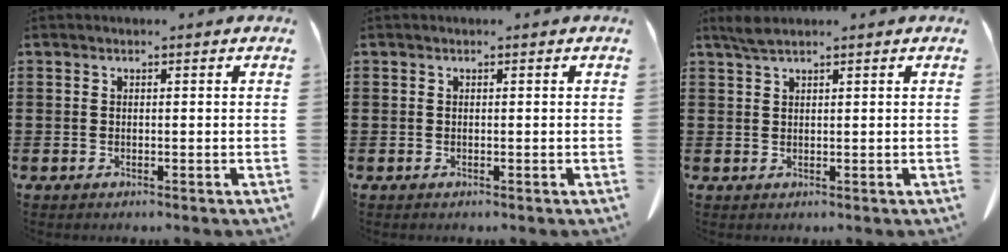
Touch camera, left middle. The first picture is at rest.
{"total": 0.0}
{"total": 2.0, "force": [1.5, 0.2, 1.3], "torque": [-0.028, 0.000, 0.028]}